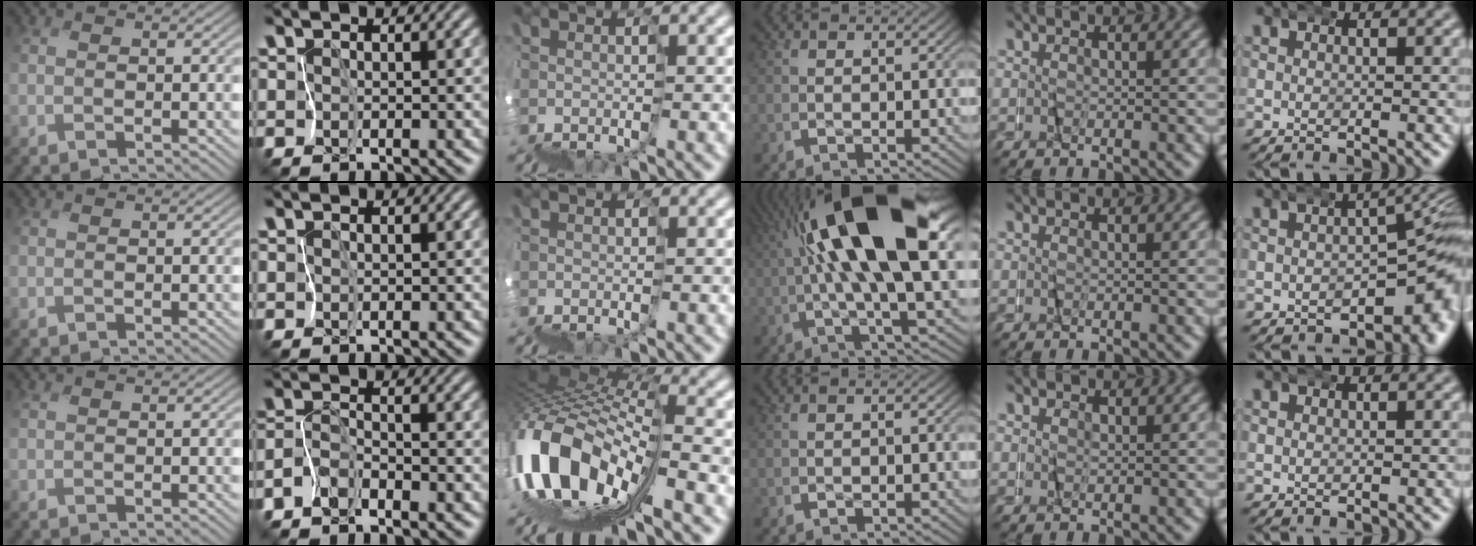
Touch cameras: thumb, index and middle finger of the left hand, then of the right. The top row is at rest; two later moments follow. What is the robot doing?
{"motion": "wrap", "object": "felt sheet"}